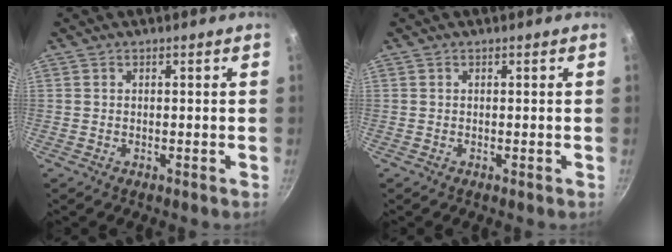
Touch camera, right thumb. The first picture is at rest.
{"total": 0.0}